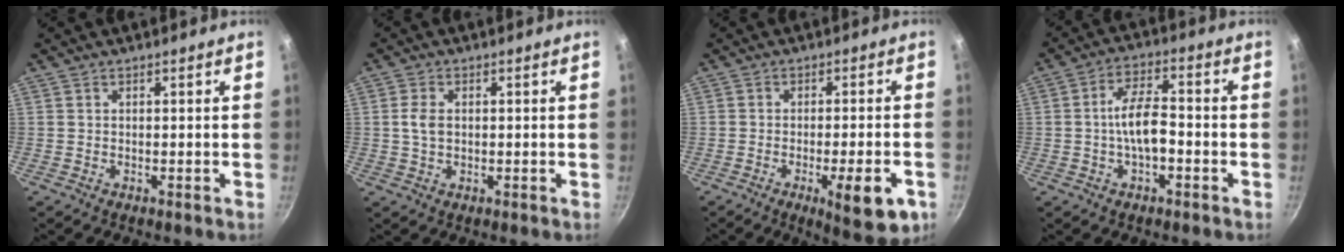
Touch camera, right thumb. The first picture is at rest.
{"total": 3.5, "force": [0.3, 2.4, 2.6], "torque": [-0.048, 0.004, 0.003]}
{"total": 10.8, "force": [-4.3, 3.0, 9.5], "torque": [-0.111, 0.010, -0.054]}
{"total": 8.0, "force": [-1.6, 3.6, 7.0], "torque": [-0.113, 0.031, -0.034]}